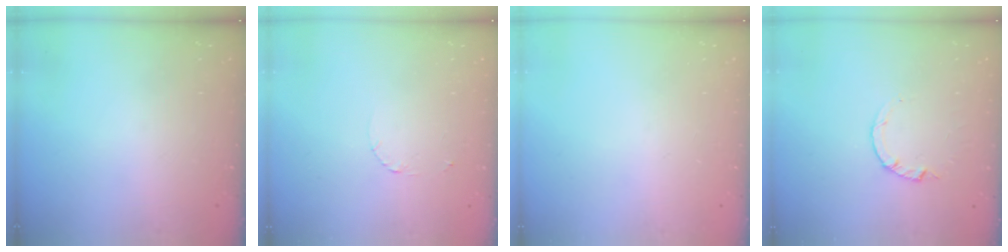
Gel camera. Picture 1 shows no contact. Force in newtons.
{"total": 1.6, "press": 1.6, "slide": 0.2}
{"total": 0.0}
{"total": 0.9, "press": 0.8, "slide": 0.2}